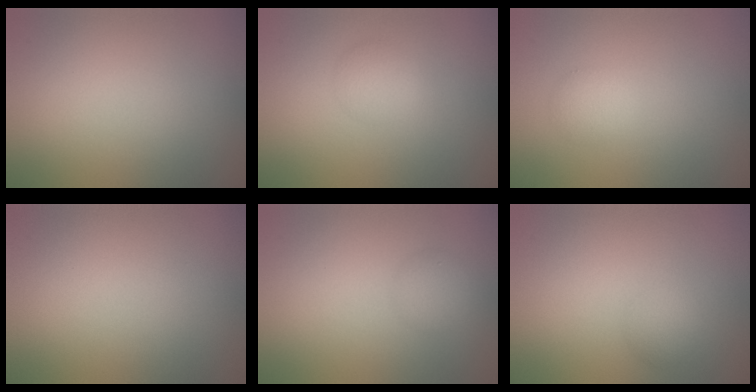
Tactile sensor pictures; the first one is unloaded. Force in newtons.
{"total": 1.7, "press": 1.7, "slide": 0.0}
{"total": 1.5, "press": 1.5, "slide": 0.0}
{"total": 0.0}
{"total": 1.7, "press": 1.7, "slide": 0.0}
{"total": 1.5, "press": 1.5, "slide": 0.1}